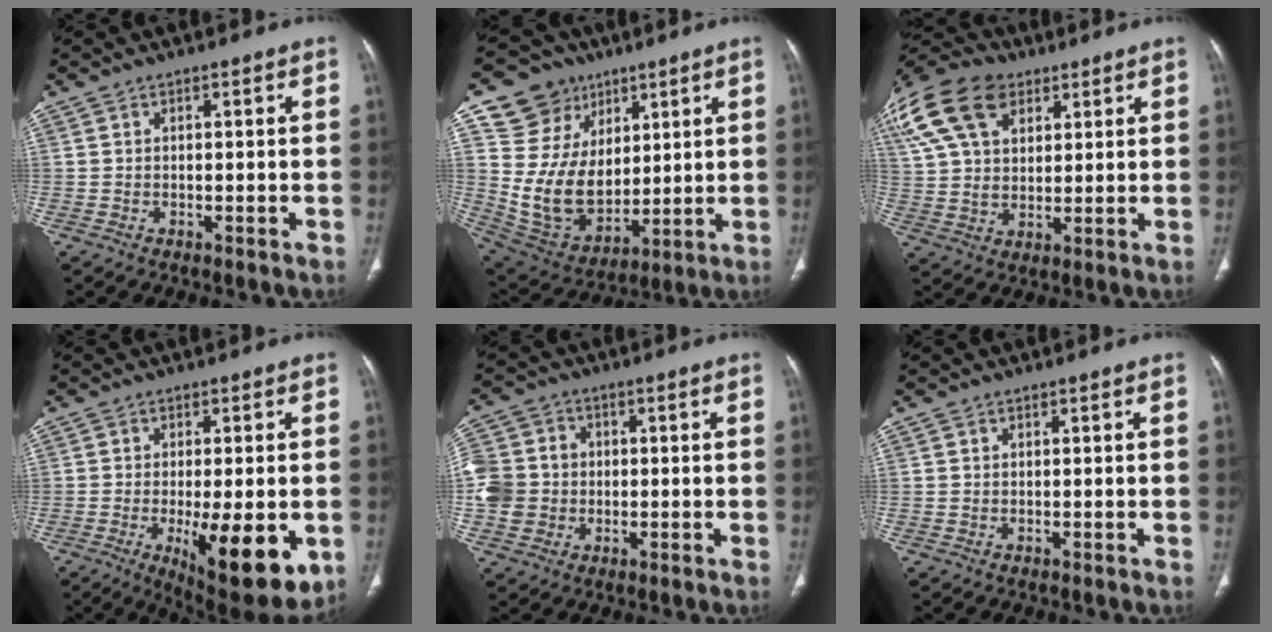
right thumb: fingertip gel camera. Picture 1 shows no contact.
{"total": 18.7, "force": [7.4, 15.6, 7.3], "torque": [-0.094, -0.014, 0.164]}
{"total": 23.6, "force": [11.2, 15.5, 13.9], "torque": [-0.327, 0.042, 0.211]}
{"total": 15.5, "force": [-4.1, 5.2, 14.1], "torque": [-0.173, -0.022, -0.042]}
{"total": 10.9, "force": [-0.7, 9.8, 4.6], "torque": [-0.091, 0.020, -0.009]}
{"total": 0.0}